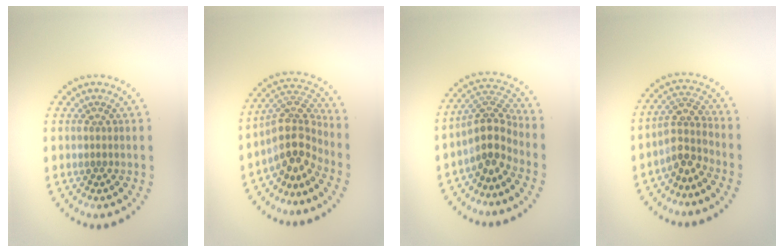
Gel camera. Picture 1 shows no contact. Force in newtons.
{"total": 4.2, "press": 3.1, "slide": 2.7}
{"total": 3.7, "press": 2.7, "slide": 2.5}
{"total": 3.0, "press": 2.3, "slide": 2.0}